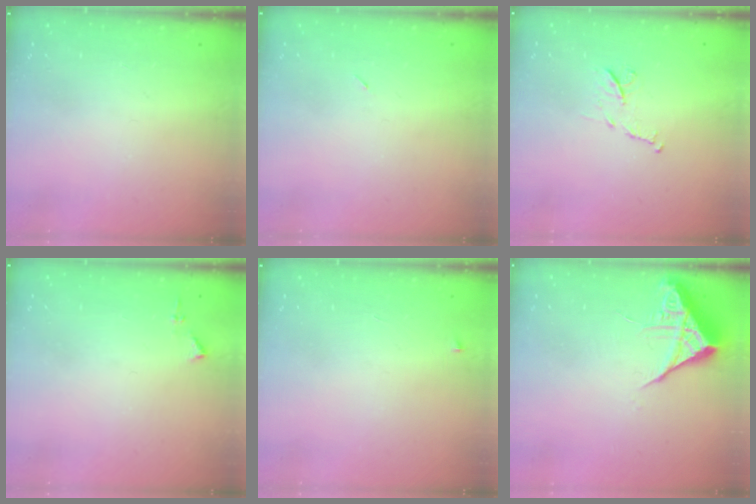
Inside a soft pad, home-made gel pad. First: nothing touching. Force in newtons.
{"total": 2.3, "press": 1.9, "slide": 1.2}
{"total": 7.5, "press": 7.4, "slide": 0.3}
{"total": 4.4, "press": 4.4, "slide": 0.6}
{"total": 2.5, "press": 2.4, "slide": 0.4}
{"total": 6.7, "press": 6.7, "slide": 0.5}